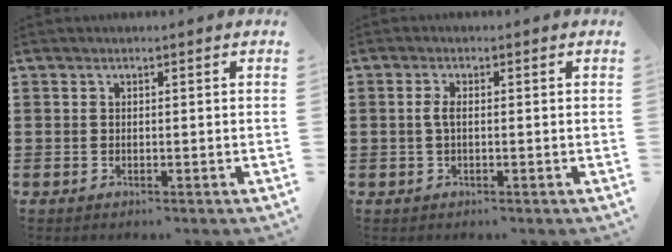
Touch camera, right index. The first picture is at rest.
{"total": 2.0, "force": [-0.2, 0.7, 1.9], "torque": [-0.050, -0.005, -0.010]}